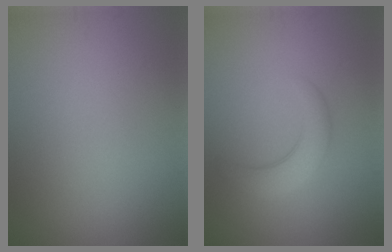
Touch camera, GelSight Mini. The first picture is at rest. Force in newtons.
{"total": 3.2, "press": 3.2, "slide": 0.3}